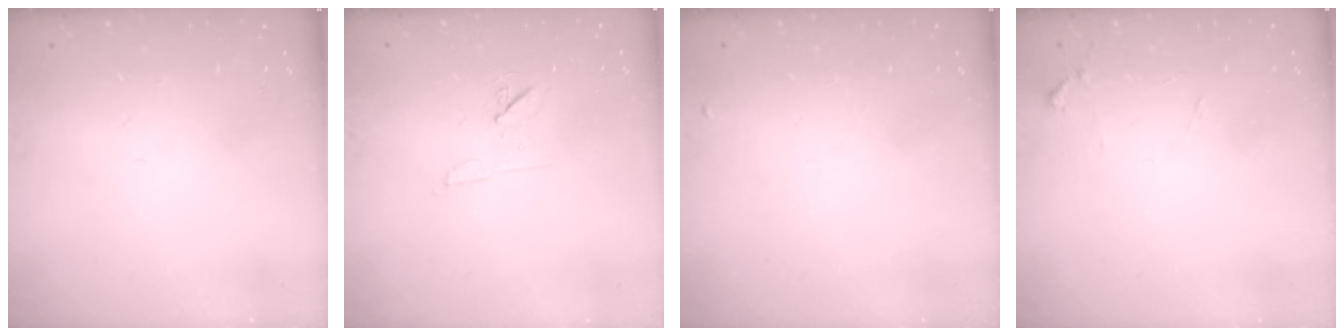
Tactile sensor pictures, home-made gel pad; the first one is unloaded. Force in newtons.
{"total": 7.0, "press": 6.9, "slide": 0.9}
{"total": 3.9, "press": 3.8, "slide": 0.6}
{"total": 5.8, "press": 5.7, "slide": 0.4}